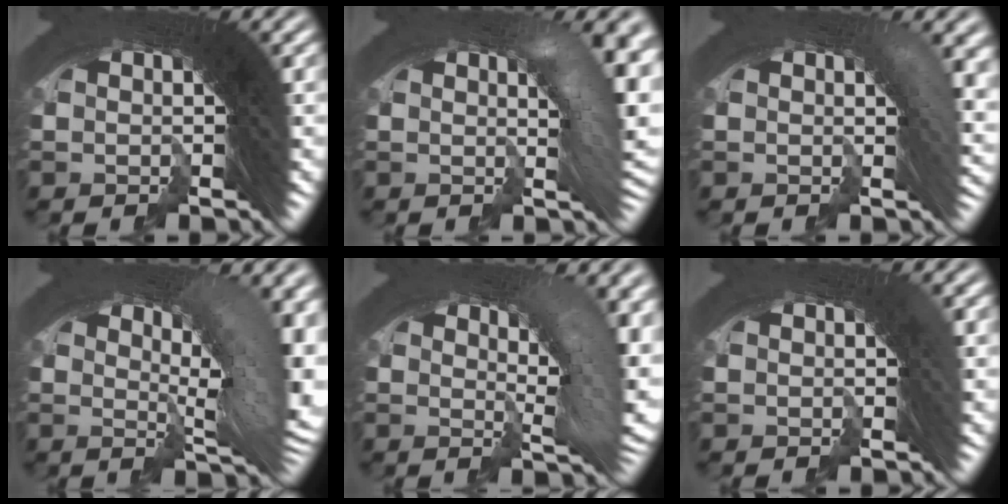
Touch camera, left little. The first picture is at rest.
{"total": 5.5, "force": [0.1, 2.0, 5.1], "torque": [-0.048, 0.012, -0.006]}
{"total": 3.3, "force": [0.5, 1.2, 3.1], "torque": [-0.017, 0.010, 0.001]}
{"total": 8.9, "force": [1.1, 3.5, 8.1], "torque": [-0.086, 0.010, 0.008]}
{"total": 6.7, "force": [0.8, 2.6, 6.2], "torque": [-0.064, 0.004, 0.008]}
{"total": 0.7, "force": [0.1, 0.0, 0.6], "torque": [-0.003, 0.003, 0.001]}